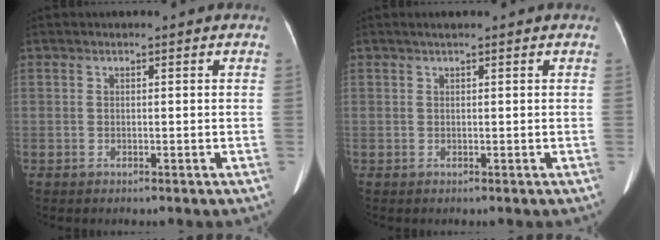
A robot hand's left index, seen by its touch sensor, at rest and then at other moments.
{"total": 1.0, "force": [0.7, 0.0, 0.7], "torque": [-0.015, 0.006, 0.016]}